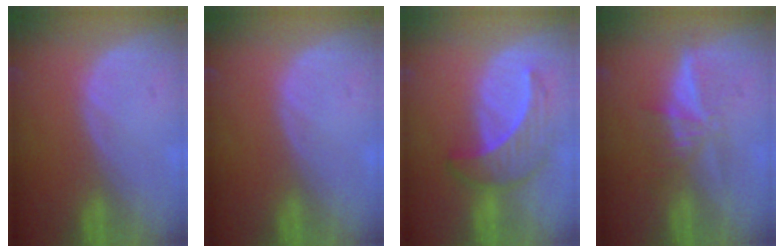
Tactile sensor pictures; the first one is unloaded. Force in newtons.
{"total": 0.0}
{"total": 6.4, "press": 6.3, "slide": 1.1}
{"total": 5.2, "press": 5.1, "slide": 0.9}